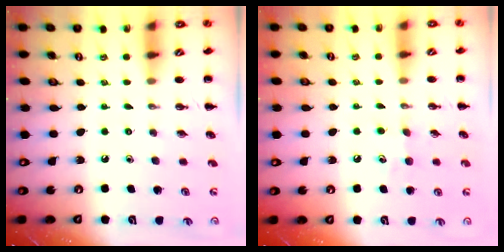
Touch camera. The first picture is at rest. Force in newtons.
{"total": 6.5, "press": 6.3, "slide": 1.8}